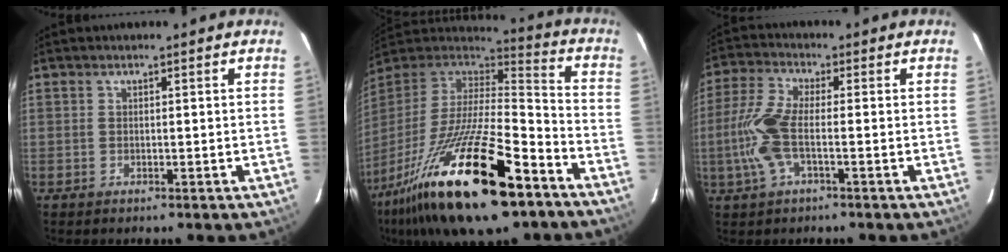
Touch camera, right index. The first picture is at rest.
{"total": 30.8, "force": [-18.4, 8.9, 23.1], "torque": [-0.438, -0.059, -0.312]}
{"total": 9.1, "force": [-2.0, 2.8, 8.4], "torque": [-0.198, 0.004, -0.043]}